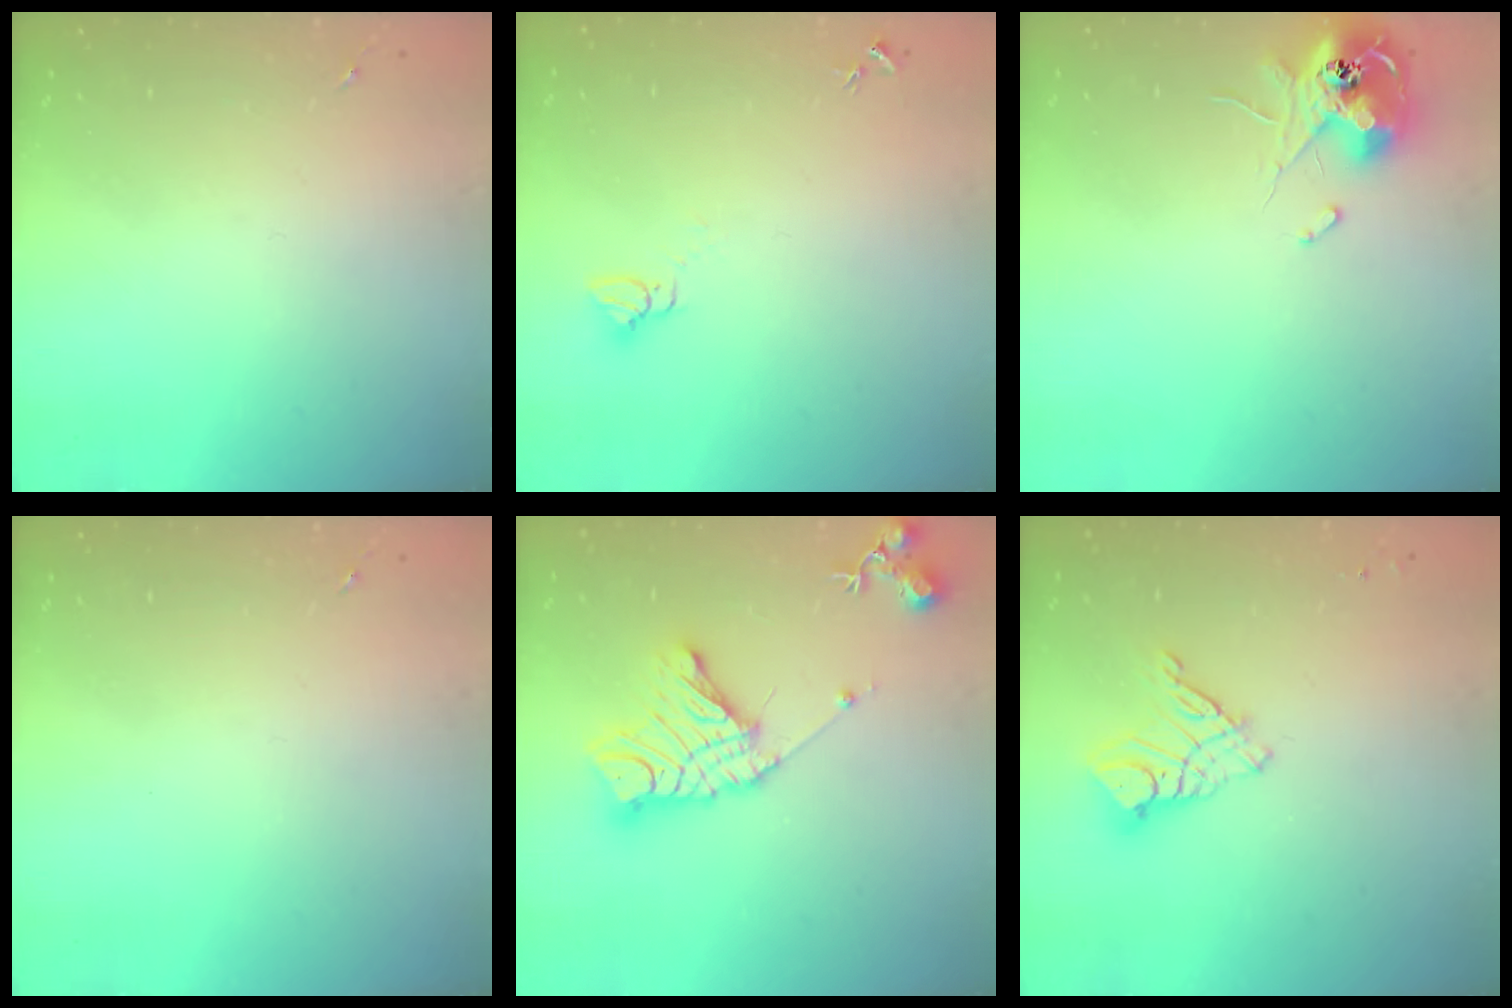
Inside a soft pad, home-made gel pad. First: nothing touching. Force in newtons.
{"total": 2.8, "press": 2.8, "slide": 0.1}
{"total": 12.7, "press": 12.6, "slide": 1.5}
{"total": 0.0}
{"total": 17.0, "press": 16.9, "slide": 1.3}
{"total": 9.7, "press": 9.7, "slide": 1.1}